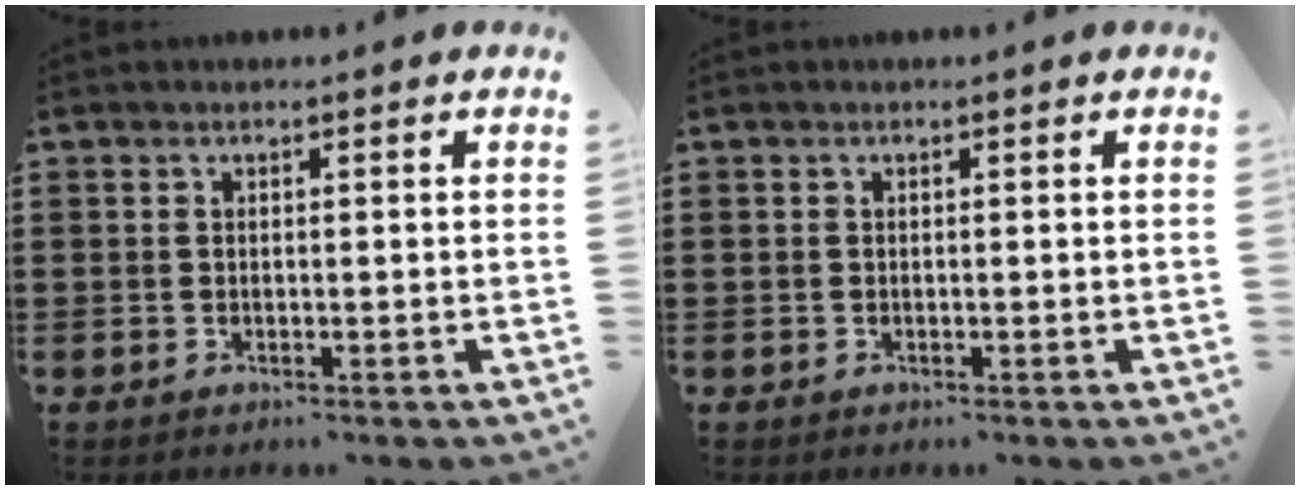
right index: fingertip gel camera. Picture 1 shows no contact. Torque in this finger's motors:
{"motor_torque": [0.04, 0.03, 0.00, 0.00]}